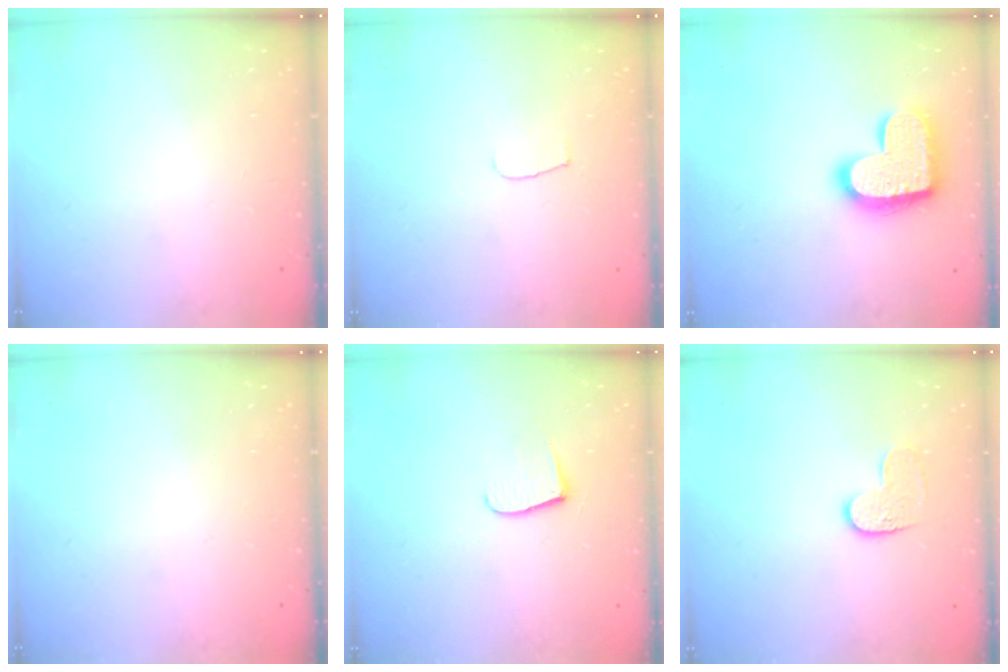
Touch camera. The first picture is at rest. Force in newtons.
{"total": 4.3, "press": 4.2, "slide": 0.4}
{"total": 17.5, "press": 17.5, "slide": 1.0}
{"total": 0.0}
{"total": 6.9, "press": 6.9, "slide": 0.7}
{"total": 6.8, "press": 6.8, "slide": 0.1}